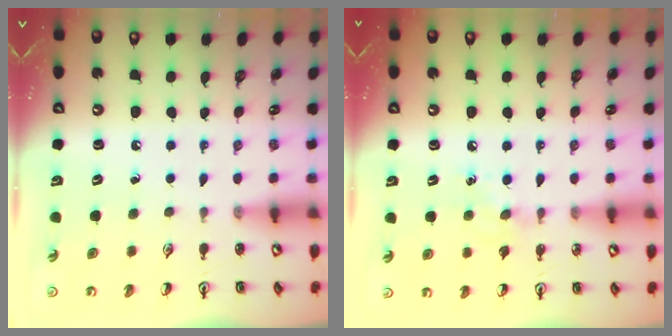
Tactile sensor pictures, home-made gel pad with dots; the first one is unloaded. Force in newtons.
{"total": 6.8, "press": 6.8, "slide": 0.9}